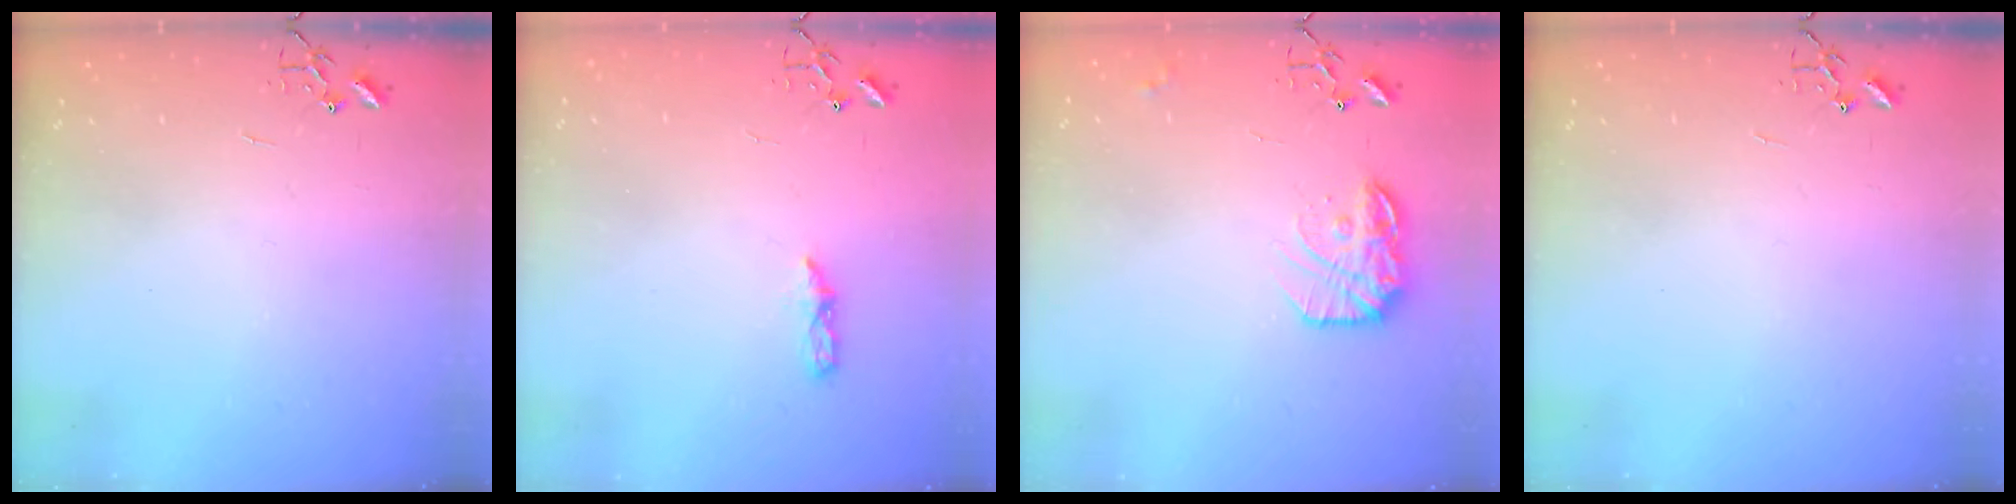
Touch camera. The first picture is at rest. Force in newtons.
{"total": 6.0, "press": 6.0, "slide": 0.7}
{"total": 15.0, "press": 15.0, "slide": 1.1}
{"total": 0.0}